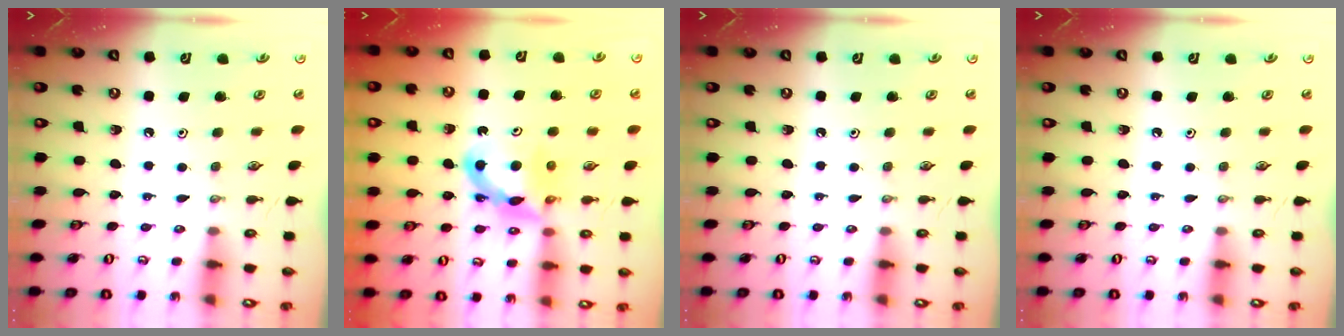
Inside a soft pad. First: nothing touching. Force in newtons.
{"total": 7.4, "press": 7.4, "slide": 0.3}
{"total": 0.0}
{"total": 0.0}